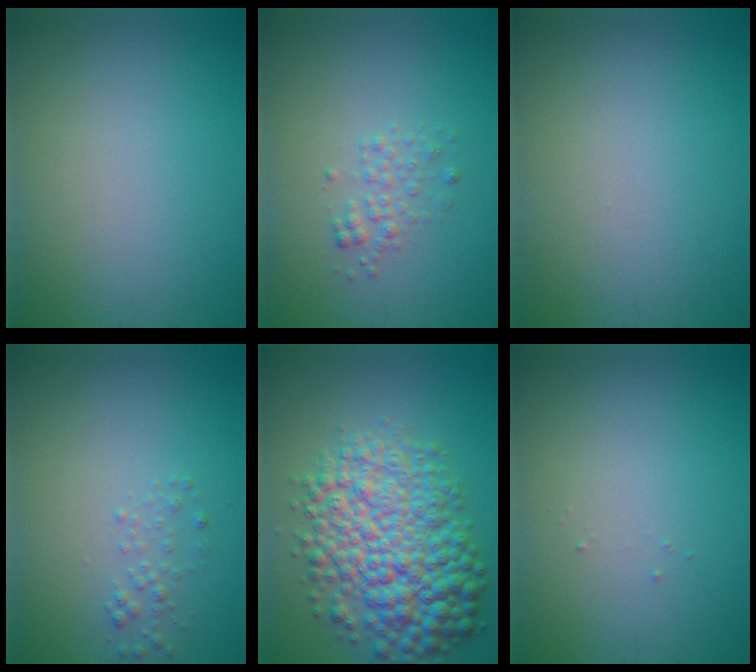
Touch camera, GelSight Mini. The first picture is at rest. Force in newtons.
{"total": 1.5, "press": 1.5, "slide": 0.0}
{"total": 0.0}
{"total": 1.2, "press": 1.2, "slide": 0.1}
{"total": 10.0, "press": 10.0, "slide": 0.2}
{"total": 0.0}